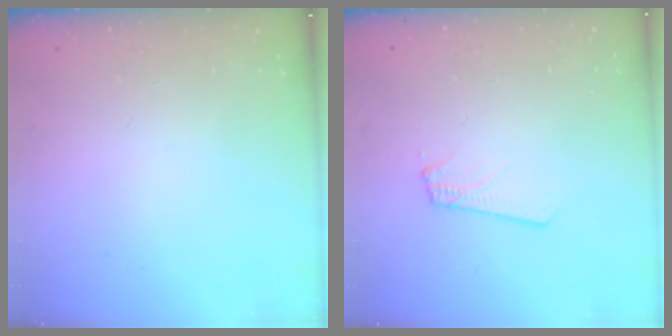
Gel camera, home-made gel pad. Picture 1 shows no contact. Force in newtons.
{"total": 1.8, "press": 1.8, "slide": 0.1}